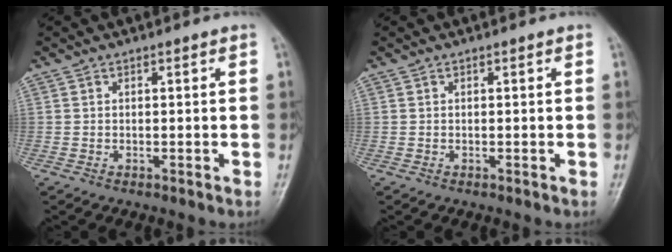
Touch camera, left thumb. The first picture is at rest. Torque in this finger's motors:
{"motor_torque": [0.00, 0.00, -0.01, -0.01, 0.00]}